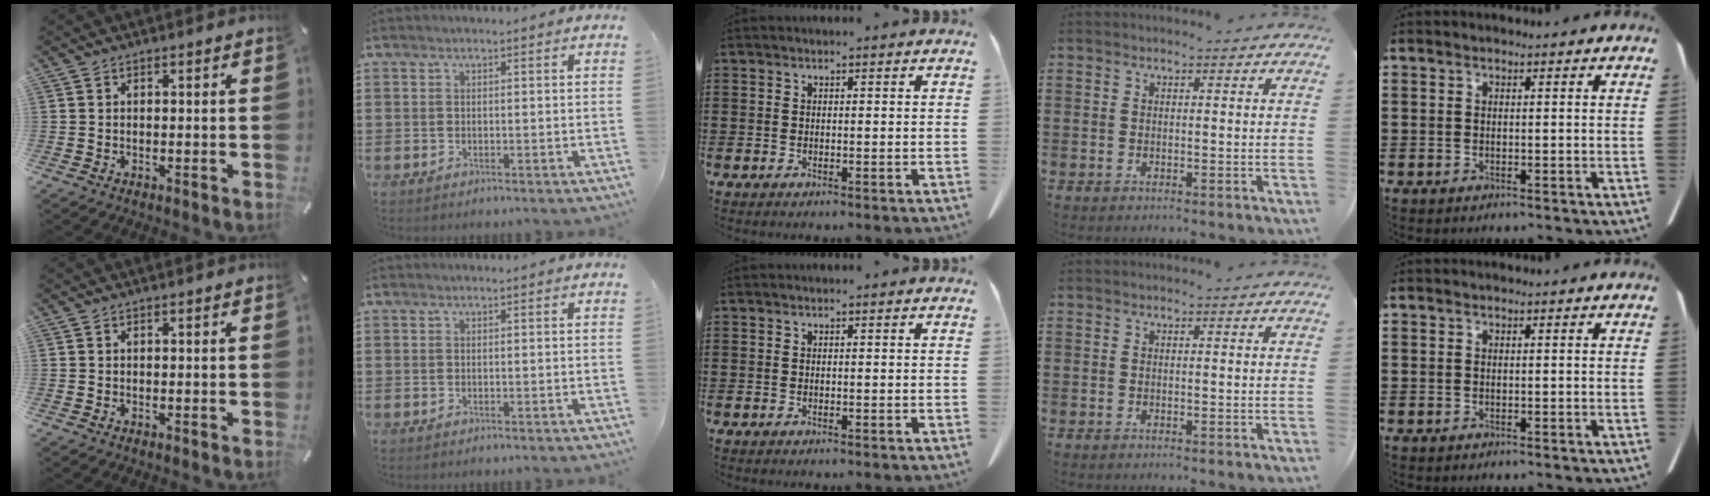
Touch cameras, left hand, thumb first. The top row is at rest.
{}